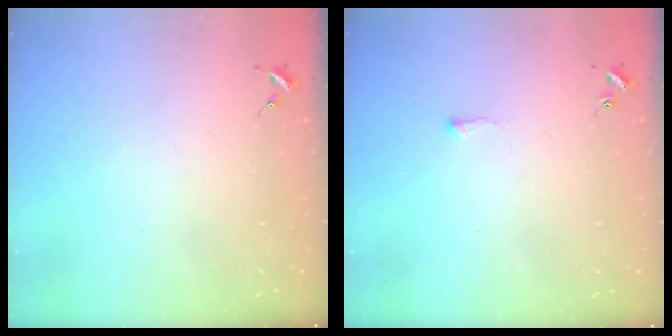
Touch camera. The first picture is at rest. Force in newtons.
{"total": 1.9, "press": 1.8, "slide": 0.3}